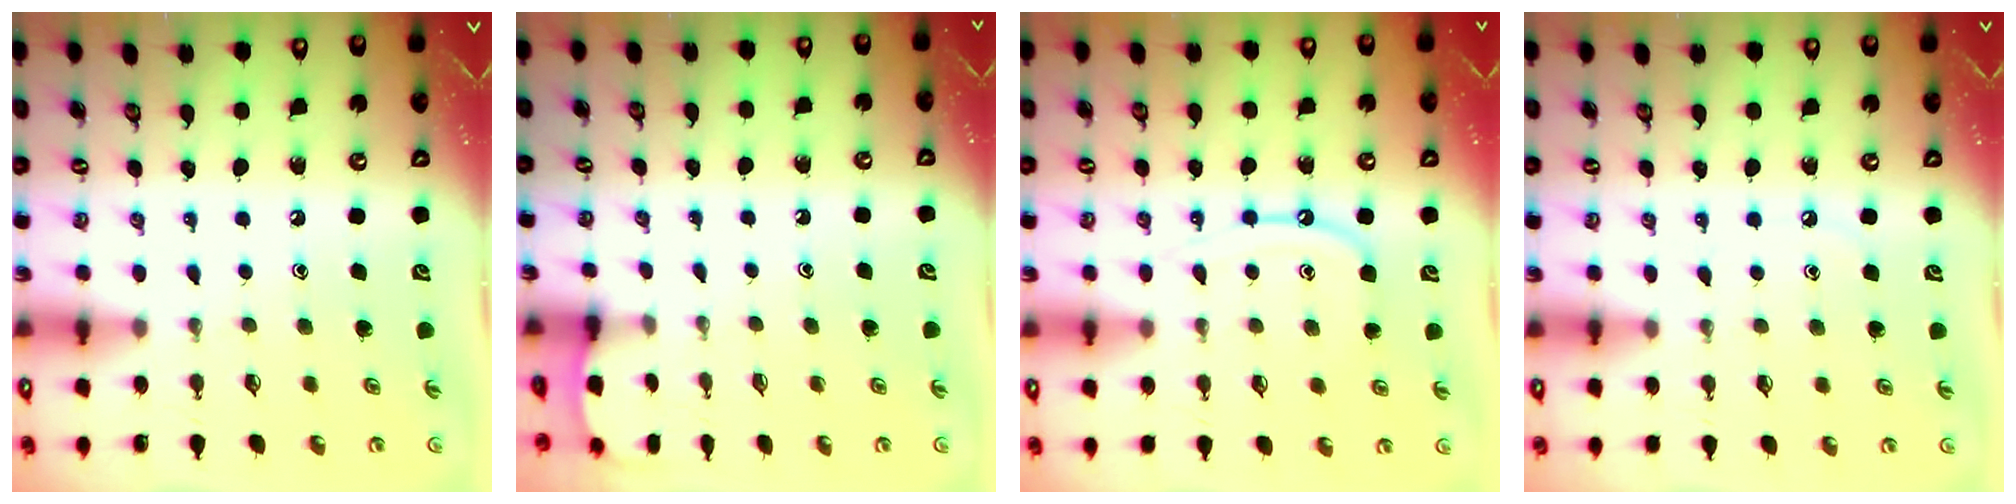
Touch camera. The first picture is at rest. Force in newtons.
{"total": 1.2, "press": 1.2, "slide": 0.1}
{"total": 8.9, "press": 8.9, "slide": 0.6}
{"total": 4.8, "press": 4.8, "slide": 0.7}